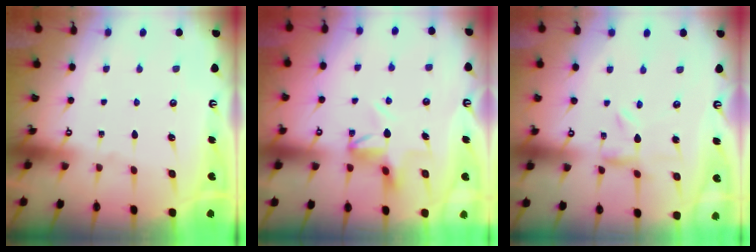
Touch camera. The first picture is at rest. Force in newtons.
{"total": 6.3, "press": 6.3, "slide": 0.5}
{"total": 1.4, "press": 1.4, "slide": 0.2}